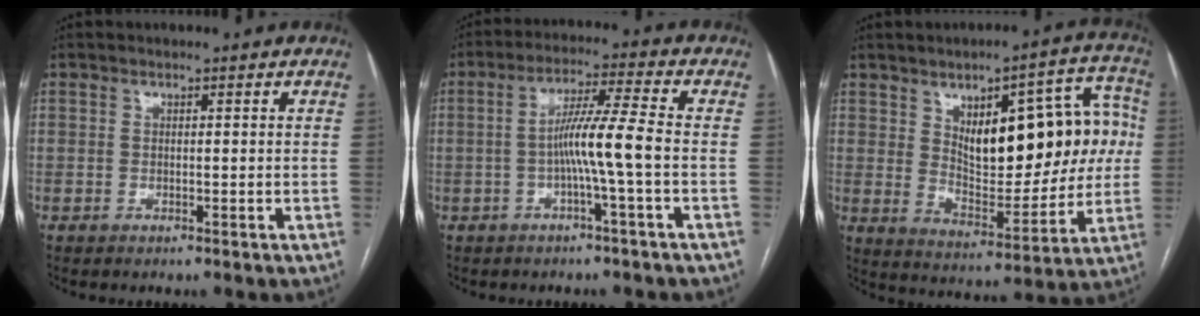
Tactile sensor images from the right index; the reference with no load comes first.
{"total": 7.4, "force": [-1.5, -1.1, 7.2], "torque": [-0.130, 0.011, -0.027]}
{"total": 17.8, "force": [3.7, 7.6, 15.7], "torque": [-0.204, 0.036, 0.066]}